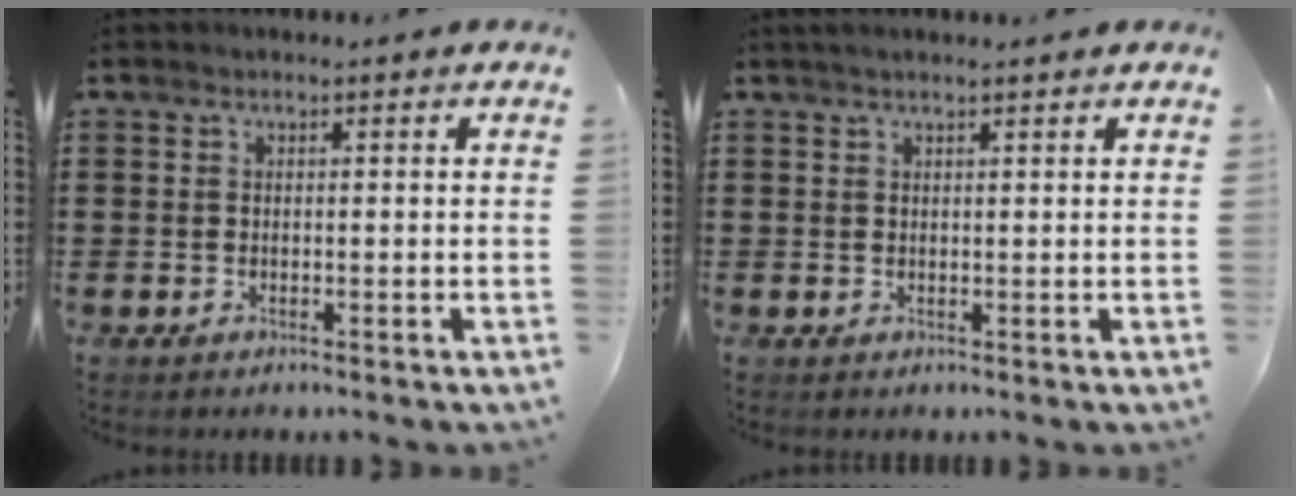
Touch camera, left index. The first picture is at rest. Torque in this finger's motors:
{"motor_torque": [0.36, 0.28, 0.00, 0.00]}